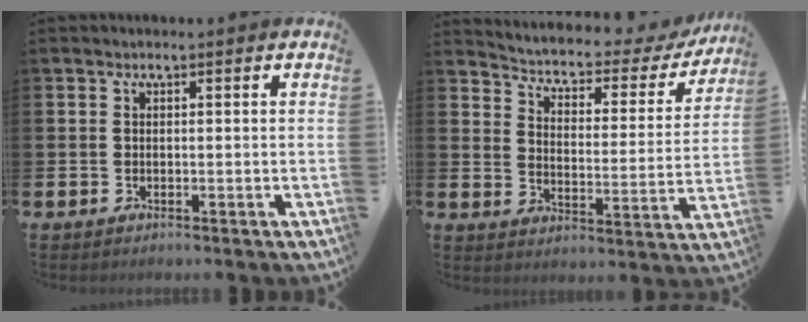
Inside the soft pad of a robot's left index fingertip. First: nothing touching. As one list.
[{"total": 4.2, "force": [3.8, 1.5, 1.3], "torque": [-0.053, -0.030, 0.055]}]